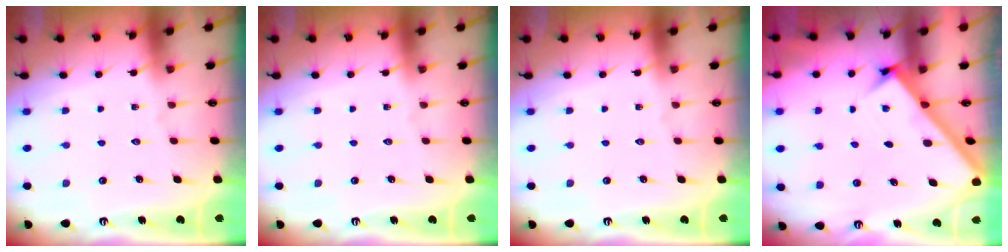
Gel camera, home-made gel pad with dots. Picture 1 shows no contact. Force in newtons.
{"total": 0.0}
{"total": 0.0}
{"total": 2.4, "press": 2.4, "slide": 0.2}